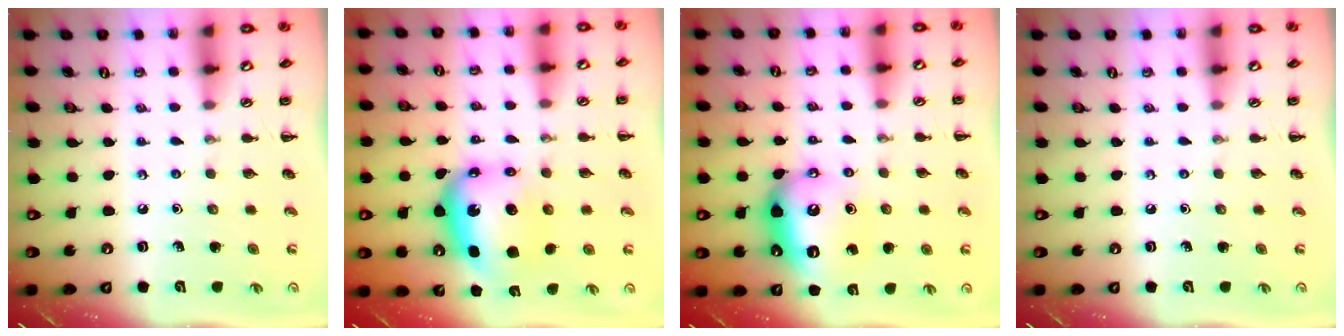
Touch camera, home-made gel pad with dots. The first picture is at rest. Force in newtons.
{"total": 8.3, "press": 8.0, "slide": 2.3}
{"total": 12.0, "press": 11.9, "slide": 1.4}
{"total": 0.0}